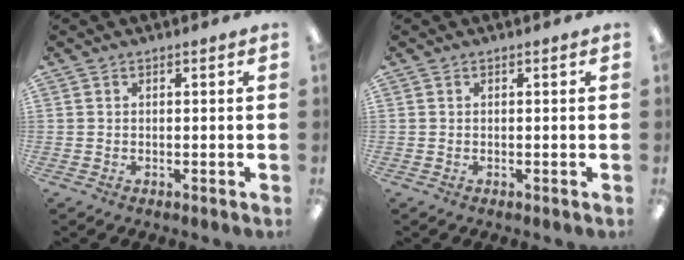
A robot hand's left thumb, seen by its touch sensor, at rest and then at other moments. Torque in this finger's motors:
{"motor_torque": [-0.02, -0.02, 0.20, 0.00, 0.00]}